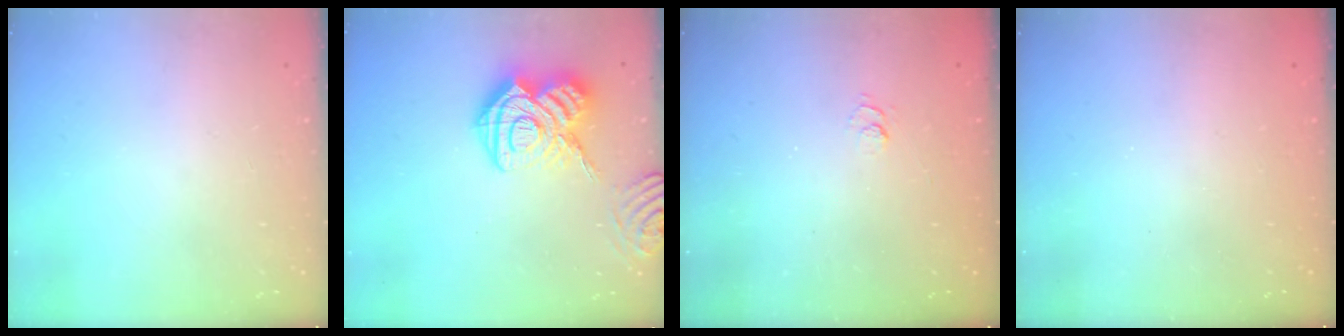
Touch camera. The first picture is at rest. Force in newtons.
{"total": 18.1, "press": 18.1, "slide": 1.7}
{"total": 2.7, "press": 2.2, "slide": 1.5}
{"total": 2.6, "press": 2.5, "slide": 0.9}